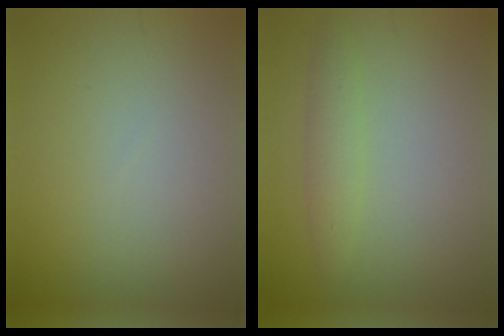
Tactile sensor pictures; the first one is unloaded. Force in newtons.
{"total": 2.0, "press": 2.0, "slide": 0.1}